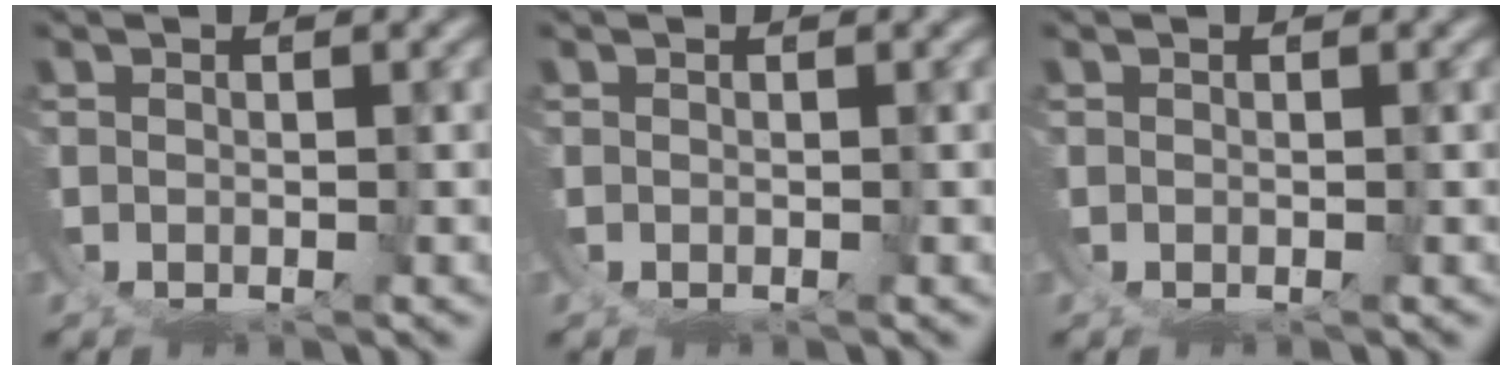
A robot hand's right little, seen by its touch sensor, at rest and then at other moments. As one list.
[{"total": 0.0}, {"total": 0.0}]